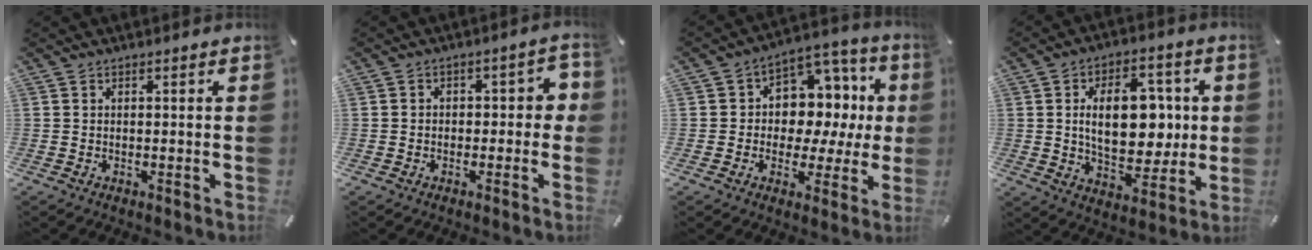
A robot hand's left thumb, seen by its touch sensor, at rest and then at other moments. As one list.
[{"total": 4.1, "force": [-1.5, 2.8, 2.5], "torque": [-0.038, 0.015, -0.033]}, {"total": 11.5, "force": [1.1, 9.8, 5.9], "torque": [-0.069, -0.023, 0.029]}, {"total": 16.3, "force": [1.8, 10.2, 12.7], "torque": [-0.209, 0.006, 0.028]}]